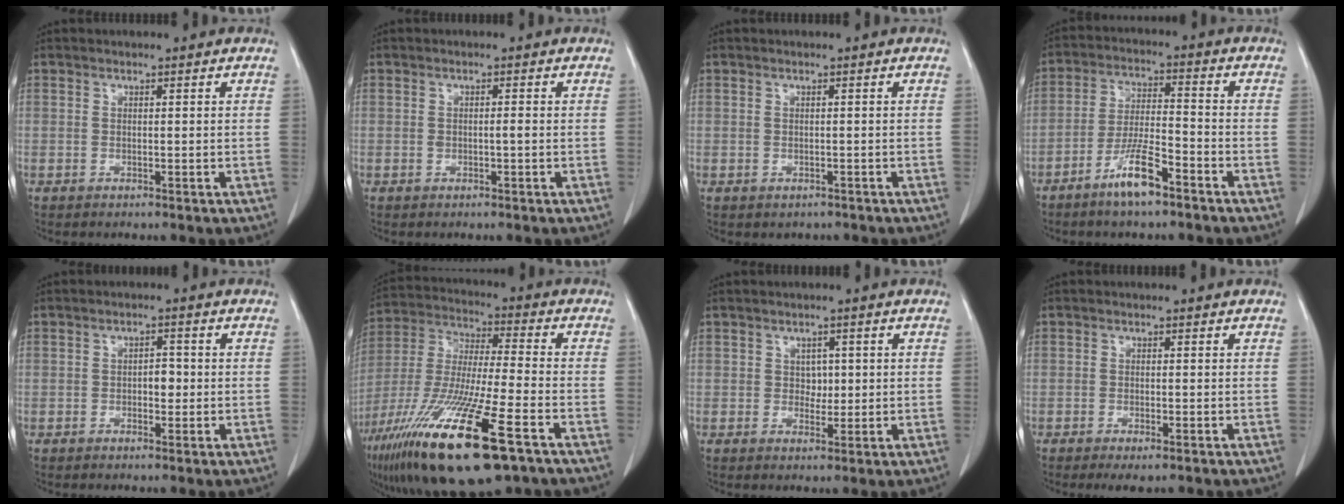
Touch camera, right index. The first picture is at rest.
{"total": 1.1, "force": [-0.1, 0.3, 1.0], "torque": [-0.019, 0.000, 0.000]}
{"total": 1.4, "force": [-0.8, 1.1, 0.1], "torque": [-0.005, 0.002, -0.007]}
{"total": 8.0, "force": [-5.3, 1.1, 5.8], "torque": [-0.117, -0.006, -0.100]}
{"total": 2.2, "force": [-0.2, 1.2, 1.8], "torque": [-0.023, 0.004, -0.003]}
{"total": 23.9, "force": [-13.2, 3.1, 19.8], "torque": [-0.392, -0.066, -0.236]}
{"total": 2.3, "force": [0.4, 1.8, 1.4], "torque": [-0.013, -0.001, 0.008]}
{"total": 2.8, "force": [-1.9, 0.7, 1.9], "torque": [-0.026, -0.005, -0.025]}